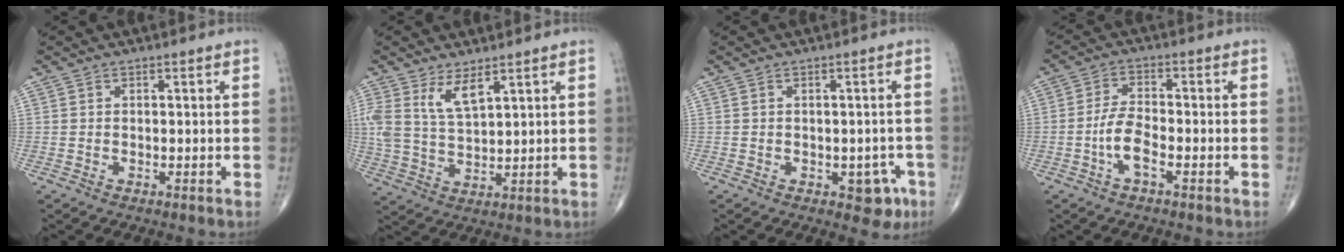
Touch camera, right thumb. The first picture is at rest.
{"total": 6.6, "force": [4.0, 2.3, 4.7], "torque": [-0.094, -0.024, 0.087]}
{"total": 4.7, "force": [-1.9, 2.8, 3.1], "torque": [-0.009, 0.011, -0.019]}
{"total": 5.2, "force": [-2.0, 1.9, 4.5], "torque": [-0.094, 0.019, -0.041]}